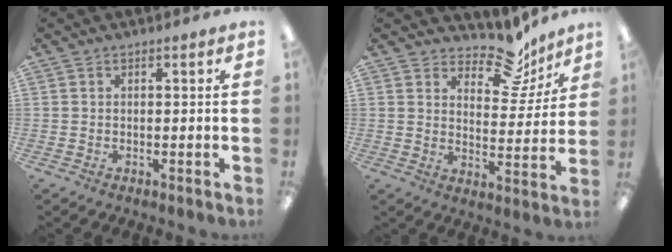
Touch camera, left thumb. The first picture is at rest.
{"total": 12.0, "force": [9.0, 5.8, 5.4], "torque": [-0.069, -0.066, 0.156]}